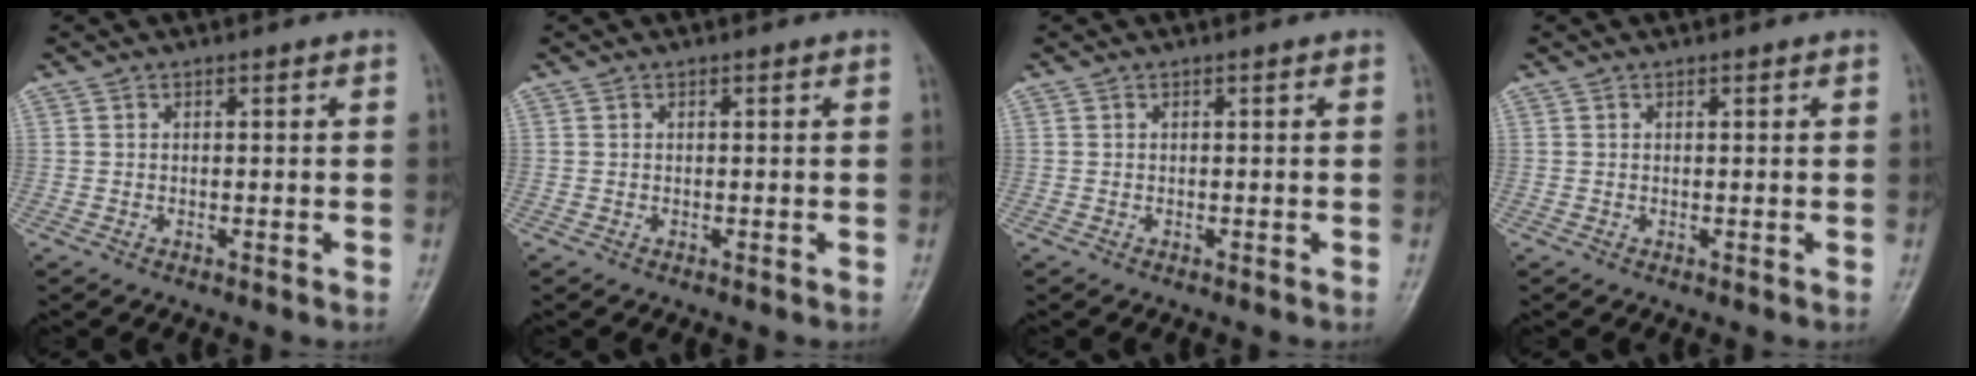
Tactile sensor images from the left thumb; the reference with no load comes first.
{"total": 0.0}
{"total": 0.0}
{"total": 0.0}